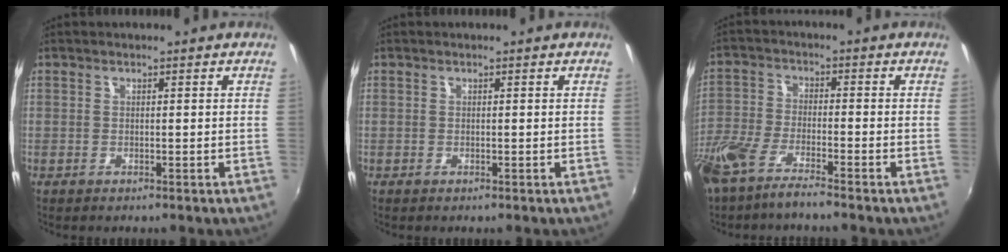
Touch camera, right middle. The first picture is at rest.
{"total": 0.0}
{"total": 10.3, "force": [-8.1, 1.7, 6.2], "torque": [-0.151, -0.025, -0.159]}